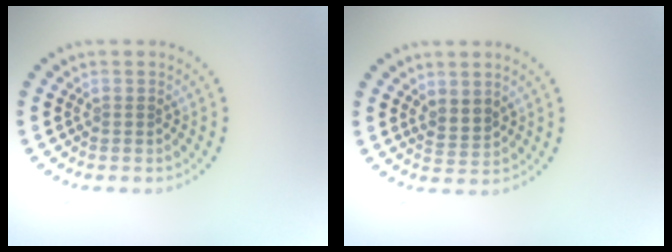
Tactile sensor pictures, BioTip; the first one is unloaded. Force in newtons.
{"total": 1.9, "press": 1.4, "slide": 1.2}